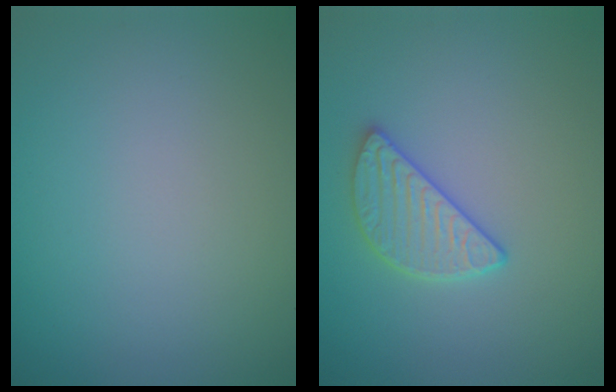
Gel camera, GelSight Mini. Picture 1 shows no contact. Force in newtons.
{"total": 2.8, "press": 2.7, "slide": 0.7}